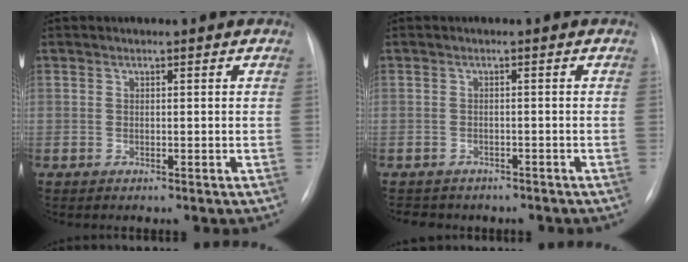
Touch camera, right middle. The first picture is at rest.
{"total": 6.0, "force": [-5.0, 2.9, 1.6], "torque": [-0.030, 0.004, -0.055]}